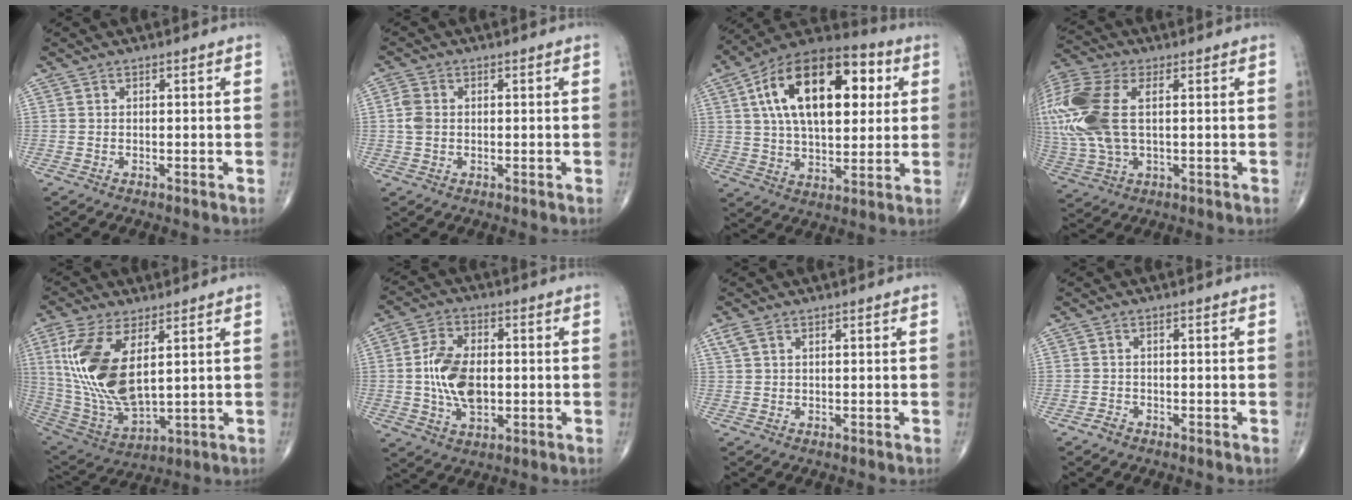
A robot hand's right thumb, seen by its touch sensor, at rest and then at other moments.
{"total": 3.0, "force": [0.1, 2.3, 1.9], "torque": [-0.044, 0.006, -0.003]}
{"total": 23.8, "force": [6.5, 12.5, 19.2], "torque": [-0.293, 0.013, 0.096]}
{"total": 19.9, "force": [3.2, 11.0, 16.3], "torque": [-0.424, 0.010, 0.060]}
{"total": 17.6, "force": [4.3, 8.1, 15.0], "torque": [-0.313, -0.023, 0.098]}
{"total": 11.0, "force": [-0.4, 6.6, 8.8], "torque": [-0.157, 0.006, -0.007]}
{"total": 1.8, "force": [1.0, 1.0, 1.2], "torque": [-0.034, 0.014, 0.027]}
{"total": 1.1, "force": [-0.9, 0.6, 0.2], "torque": [-0.006, 0.003, -0.020]}